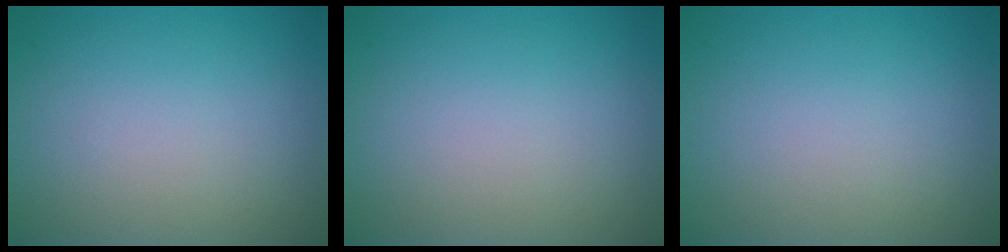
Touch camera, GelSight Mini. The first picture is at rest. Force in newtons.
{"total": 0.0}
{"total": 0.0}